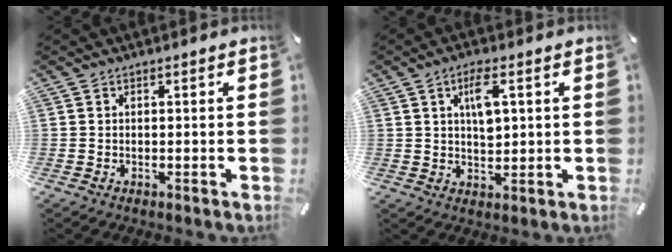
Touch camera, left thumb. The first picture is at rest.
{"total": 6.0, "force": [2.1, 2.5, 5.0], "torque": [-0.091, 0.001, 0.031]}